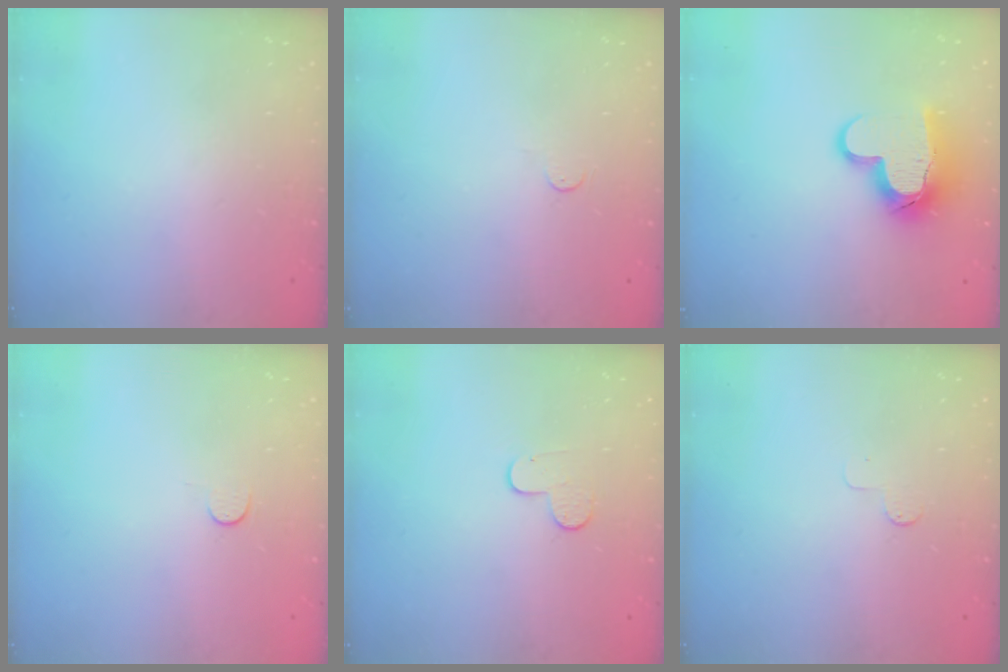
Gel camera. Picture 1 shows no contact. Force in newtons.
{"total": 3.4, "press": 3.4, "slide": 0.4}
{"total": 14.3, "press": 14.3, "slide": 1.1}
{"total": 2.8, "press": 2.8, "slide": 0.4}
{"total": 7.1, "press": 7.1, "slide": 0.6}
{"total": 2.6, "press": 2.6, "slide": 0.3}